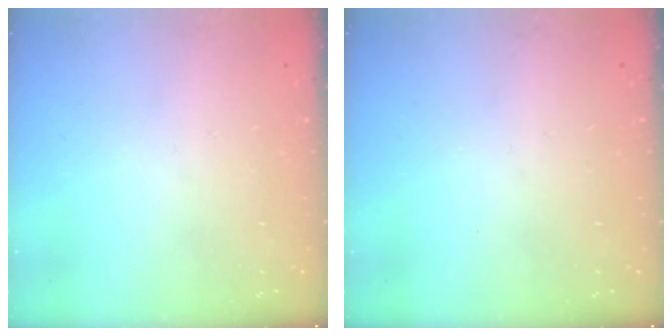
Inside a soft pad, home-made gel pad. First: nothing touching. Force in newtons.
{"total": 0.0}